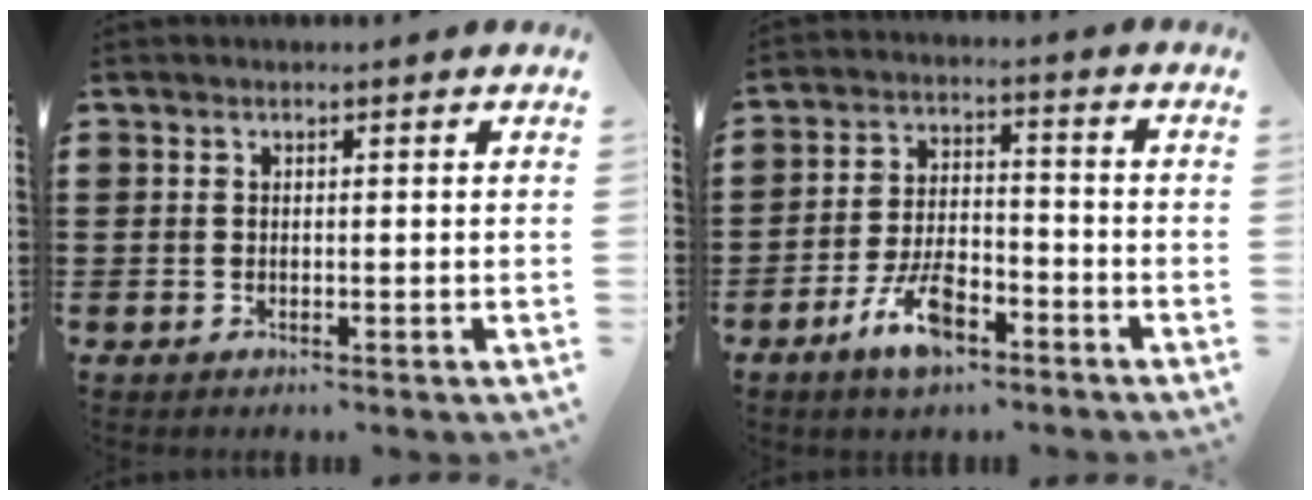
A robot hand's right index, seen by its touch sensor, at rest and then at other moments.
{"total": 8.2, "force": [-4.9, 3.3, 5.7], "torque": [-0.121, 0.007, -0.091]}